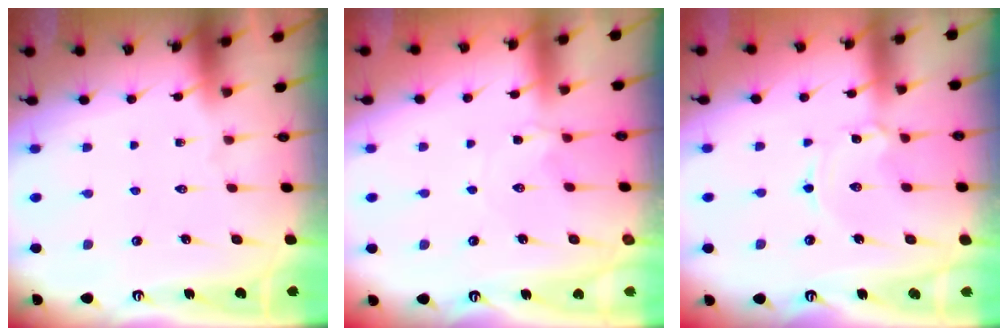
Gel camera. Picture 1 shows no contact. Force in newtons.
{"total": 2.7, "press": 2.7, "slide": 0.4}
{"total": 1.6, "press": 1.6, "slide": 0.2}